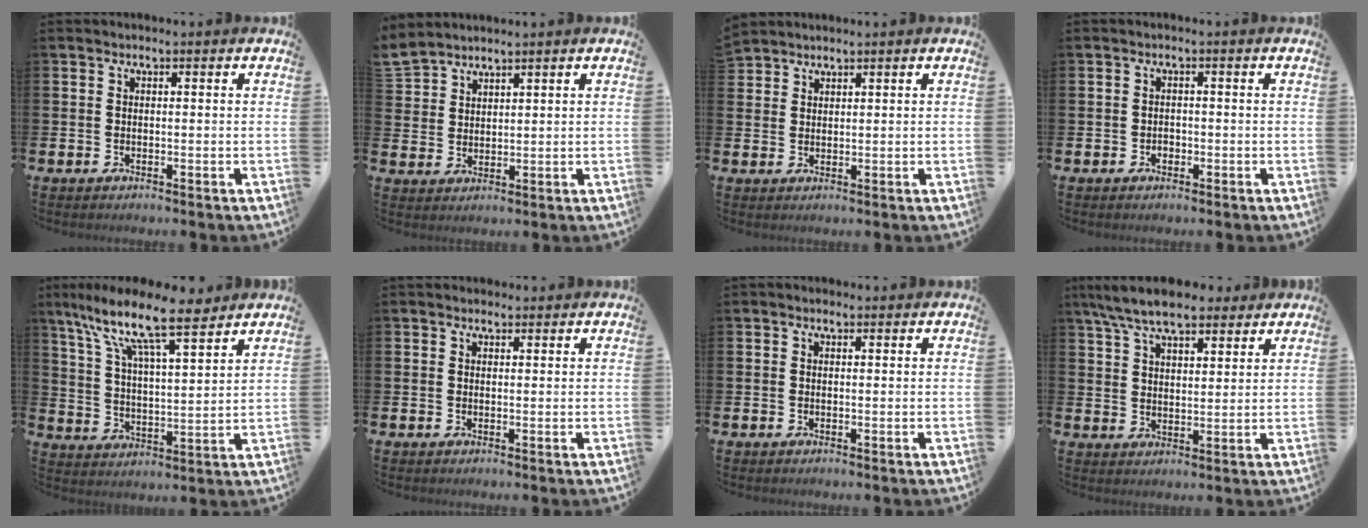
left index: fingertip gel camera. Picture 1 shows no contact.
{"total": 3.5, "force": [3.5, 0.5, -0.3], "torque": [-0.004, -0.019, 0.066]}
{"total": 2.3, "force": [2.3, 0.4, -0.4], "torque": [0.012, -0.012, 0.042]}
{"total": 1.0, "force": [-0.5, 0.8, 0.3], "torque": [-0.006, 0.003, -0.012]}
{"total": 11.8, "force": [9.3, 2.7, 6.7], "torque": [-0.151, -0.051, 0.156]}
{"total": 1.4, "force": [1.2, 0.6, 0.1], "torque": [0.007, 0.001, 0.021]}
{"total": 0.8, "force": [0.7, 0.3, 0.2], "torque": [0.006, -0.001, 0.009]}
{"total": 8.1, "force": [7.2, 2.1, 3.0], "torque": [-0.080, -0.018, 0.133]}